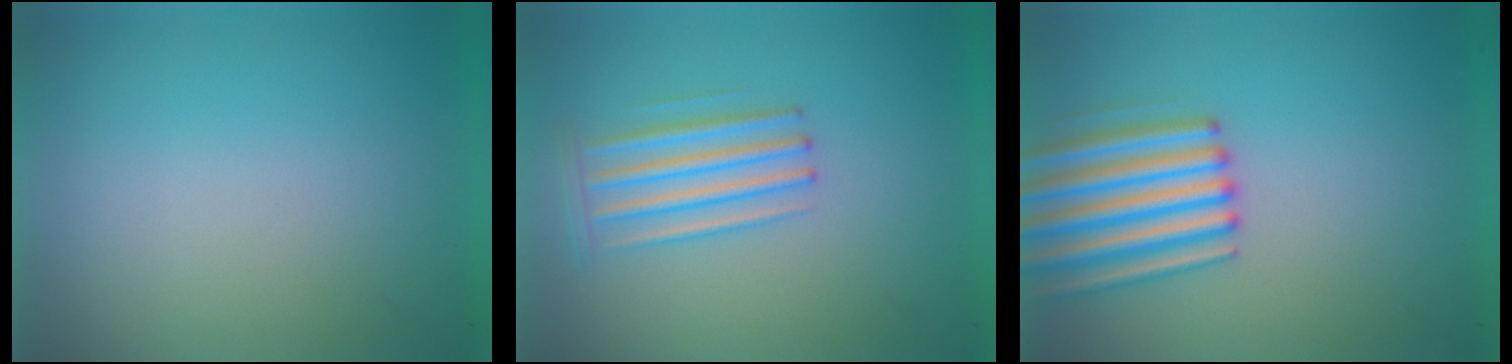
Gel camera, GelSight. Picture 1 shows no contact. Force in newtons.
{"total": 2.9}
{"total": 4.7}